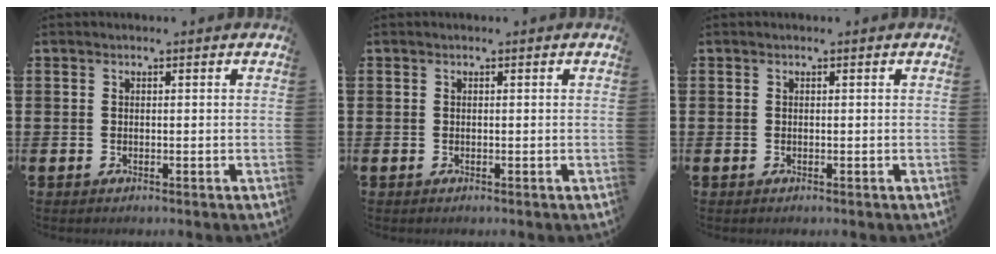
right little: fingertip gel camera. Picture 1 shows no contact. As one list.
[{"total": 0.0}, {"total": 0.0}]